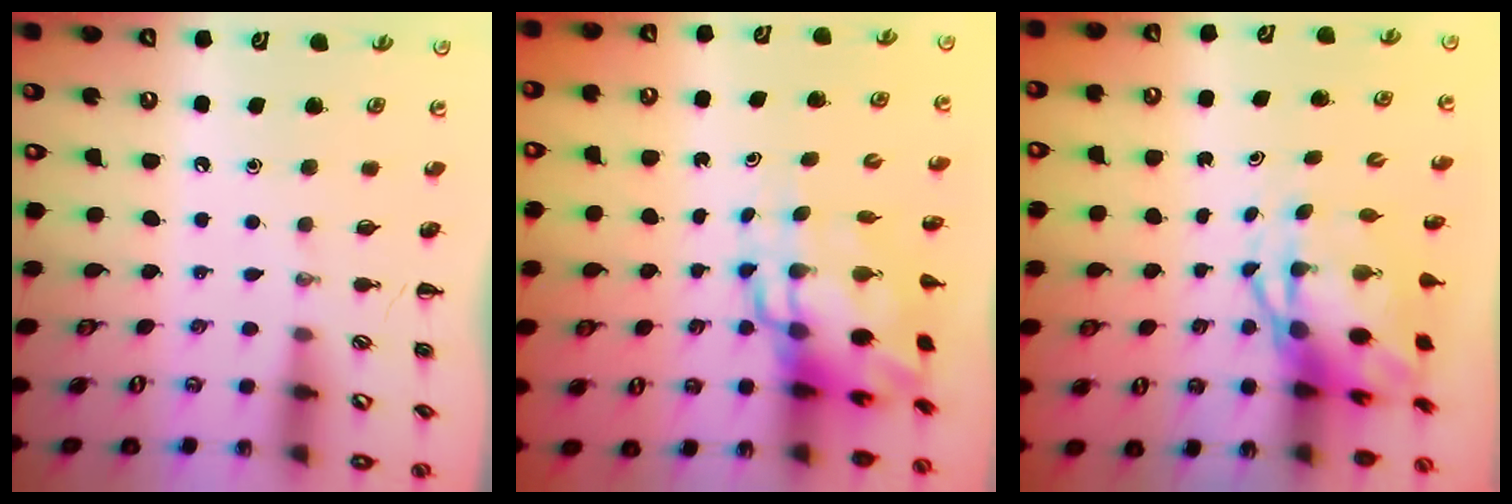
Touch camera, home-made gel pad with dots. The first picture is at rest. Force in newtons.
{"total": 11.0, "press": 10.6, "slide": 3.0}
{"total": 6.4, "press": 6.2, "slide": 1.7}